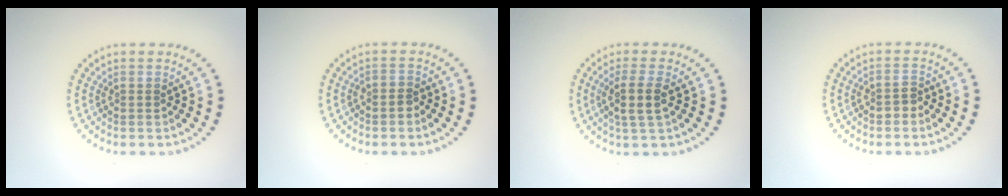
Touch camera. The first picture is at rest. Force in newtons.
{"total": 1.0, "press": 0.7, "slide": 0.6}
{"total": 2.8, "press": 2.4, "slide": 1.4}
{"total": 1.3, "press": 1.2, "slide": 0.5}